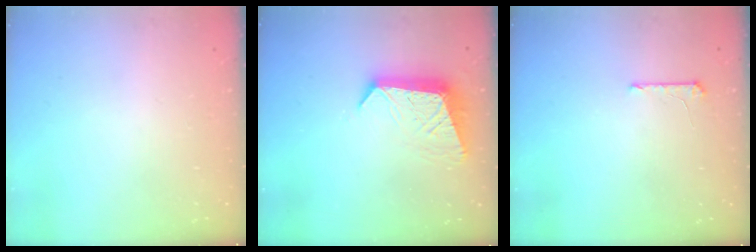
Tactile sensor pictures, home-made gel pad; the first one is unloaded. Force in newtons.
{"total": 11.1, "press": 11.0, "slide": 1.0}
{"total": 5.5, "press": 5.5, "slide": 0.6}